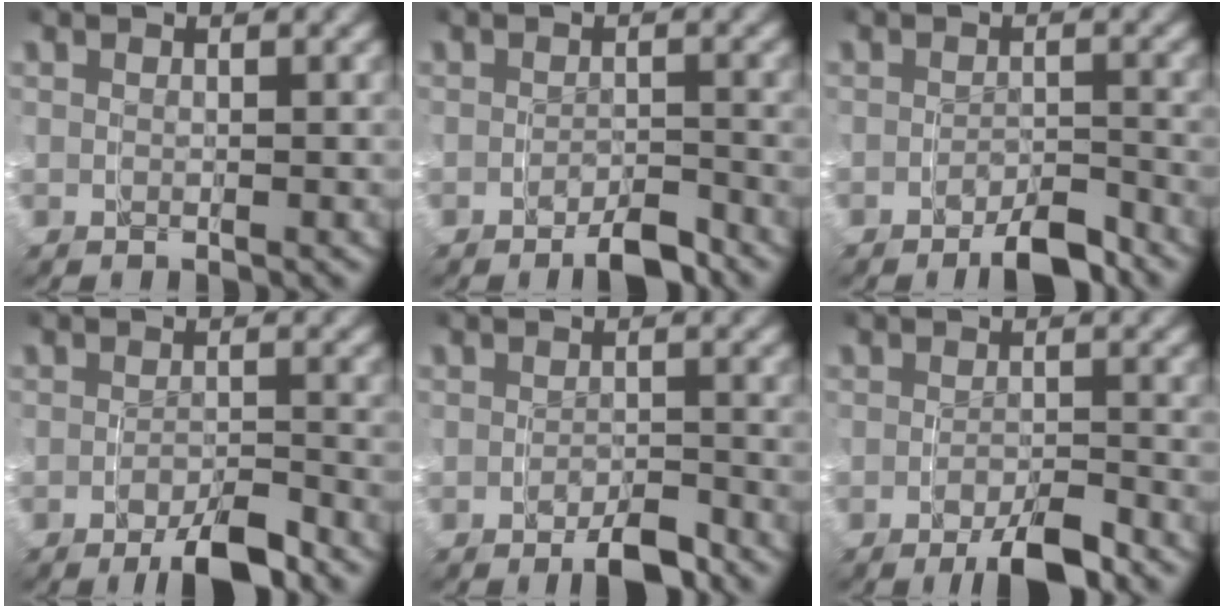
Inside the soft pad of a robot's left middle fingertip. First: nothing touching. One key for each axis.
{"total": 2.0, "fx": -1.9, "fy": 0.1, "fz": 0.5, "tx": -0.002, "ty": 0.003, "tz": -0.038}
{"total": 2.5, "fx": -2.4, "fy": 0.3, "fz": 0.8, "tx": -0.003, "ty": 0.004, "tz": -0.048}
{"total": 2.9, "fx": -2.4, "fy": 0.3, "fz": 1.7, "tx": -0.021, "ty": -0.002, "tz": -0.044}
{"total": 2.0, "fx": -1.8, "fy": 0.2, "fz": 0.8, "tx": -0.007, "ty": 0.000, "tz": -0.034}
{"total": 2.8, "fx": -2.1, "fy": 0.3, "fz": 1.8, "tx": -0.024, "ty": -0.004, "tz": -0.037}